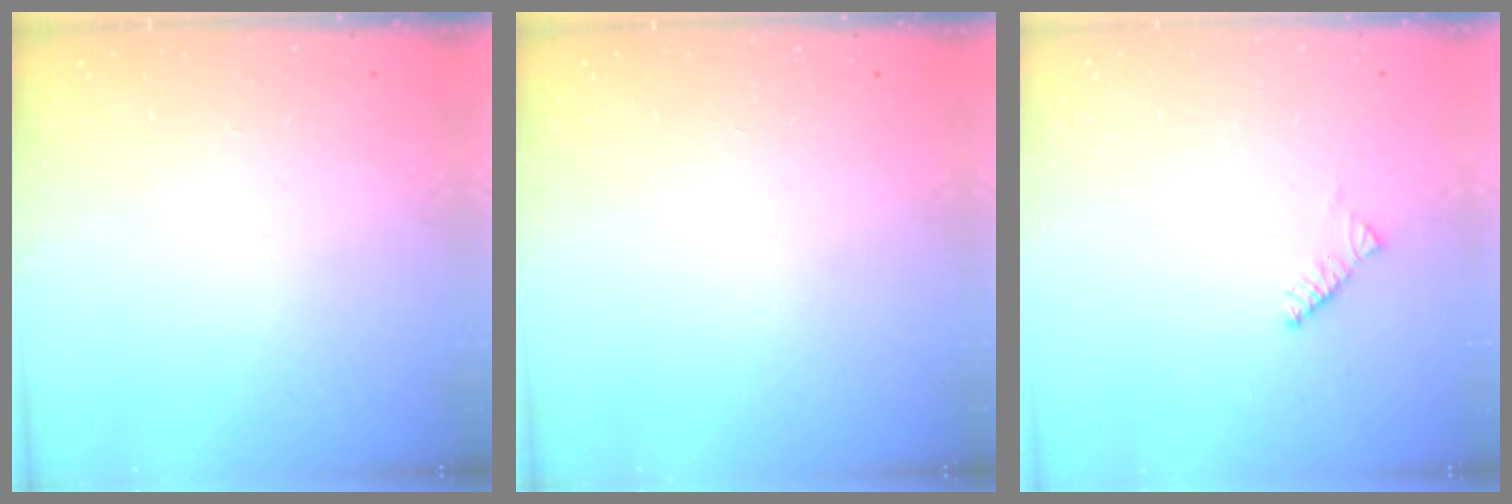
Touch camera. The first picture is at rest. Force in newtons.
{"total": 0.0}
{"total": 2.9, "press": 2.9, "slide": 0.5}